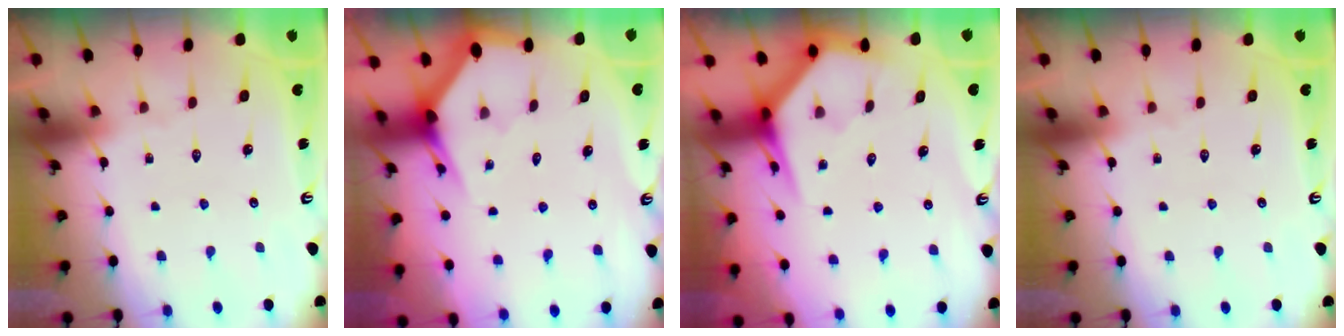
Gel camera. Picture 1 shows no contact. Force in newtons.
{"total": 2.9, "press": 2.9, "slide": 0.1}
{"total": 5.6, "press": 5.6, "slide": 0.4}
{"total": 0.0}